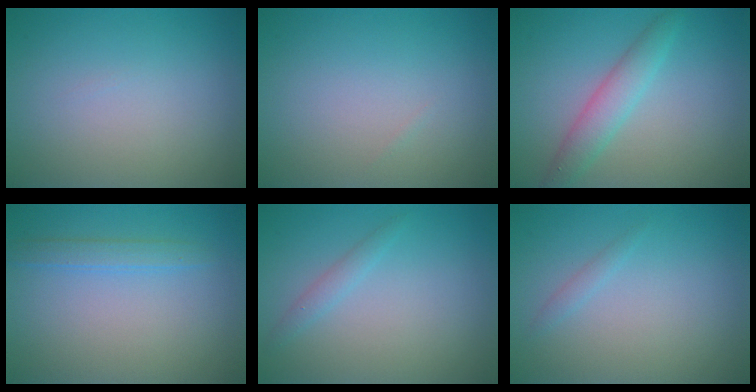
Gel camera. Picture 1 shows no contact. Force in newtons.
{"total": 0.0}
{"total": 2.9, "press": 2.9, "slide": 0.0}
{"total": 1.6, "press": 1.6, "slide": 0.0}
{"total": 1.1, "press": 1.1, "slide": 0.0}
{"total": 0.7, "press": 0.7, "slide": 0.0}